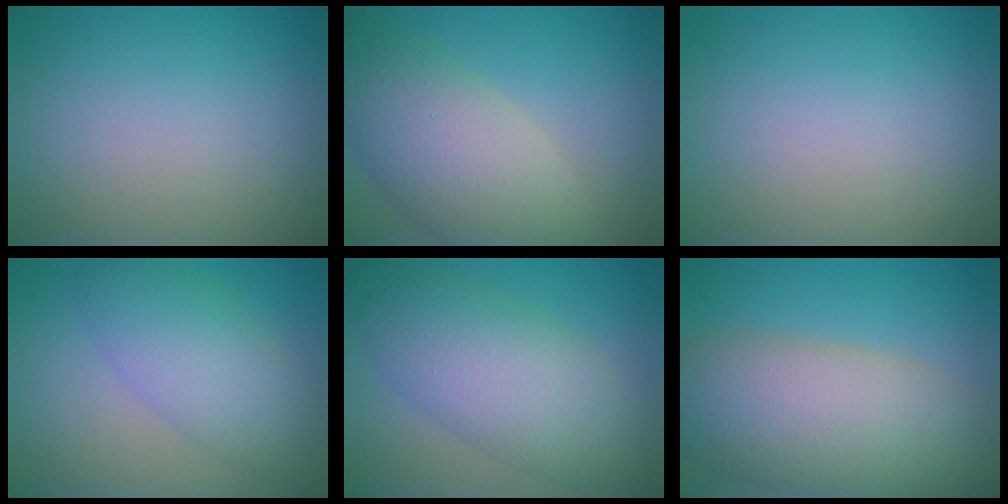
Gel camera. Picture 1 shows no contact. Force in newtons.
{"total": 8.1, "press": 8.1, "slide": 0.5}
{"total": 0.0}
{"total": 5.5, "press": 5.5, "slide": 0.1}
{"total": 8.1, "press": 8.1, "slide": 0.2}
{"total": 10.7, "press": 10.7, "slide": 0.7}